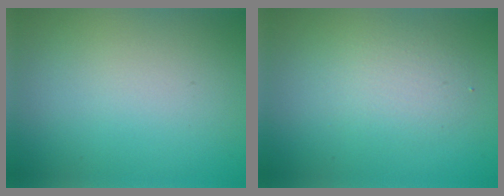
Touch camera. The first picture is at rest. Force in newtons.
{"total": 2.2, "press": 2.2, "slide": 0.2}